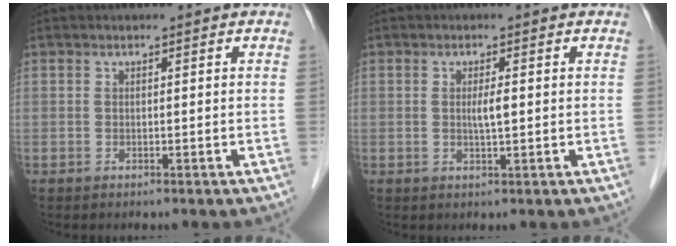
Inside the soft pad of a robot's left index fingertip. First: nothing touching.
{"total": 2.0, "force": [0.1, 0.3, 2.0], "torque": [-0.039, 0.000, 0.002]}